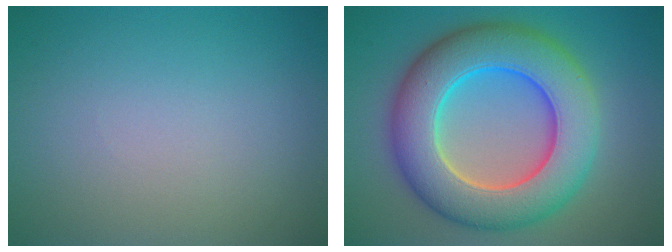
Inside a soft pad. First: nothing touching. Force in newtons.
{"total": 11.3, "press": 11.3, "slide": 0.3}